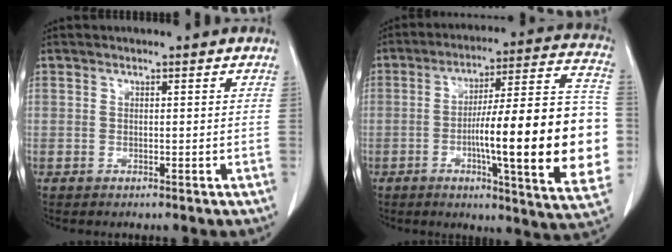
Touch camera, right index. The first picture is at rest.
{"total": 24.6, "force": [-3.6, 2.4, 24.2], "torque": [-0.281, 0.017, -0.051]}